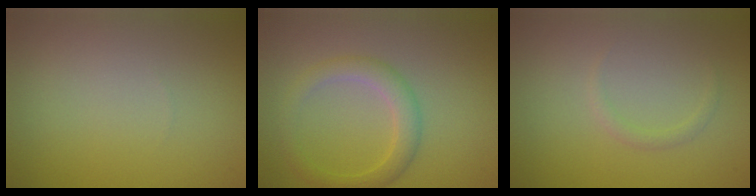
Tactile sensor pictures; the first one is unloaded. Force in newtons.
{"total": 2.7, "press": 2.7, "slide": 0.1}
{"total": 0.7, "press": 0.7, "slide": 0.1}